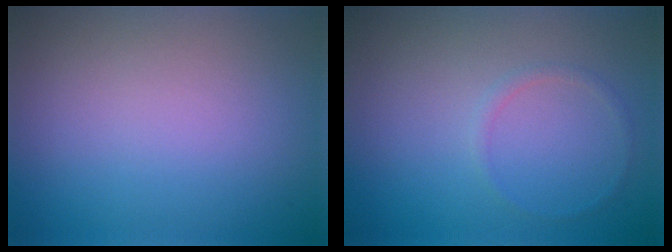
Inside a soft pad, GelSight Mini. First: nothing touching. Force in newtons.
{"total": 0.8, "press": 0.8, "slide": 0.1}